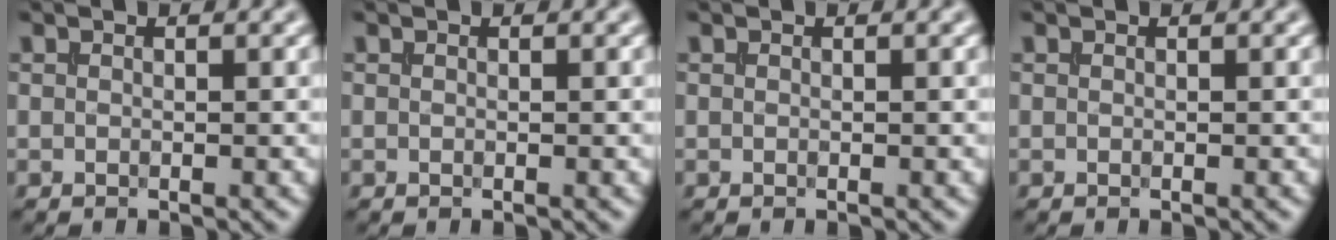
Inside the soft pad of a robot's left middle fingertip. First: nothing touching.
{"total": 0.0}
{"total": 0.0}
{"total": 0.0}